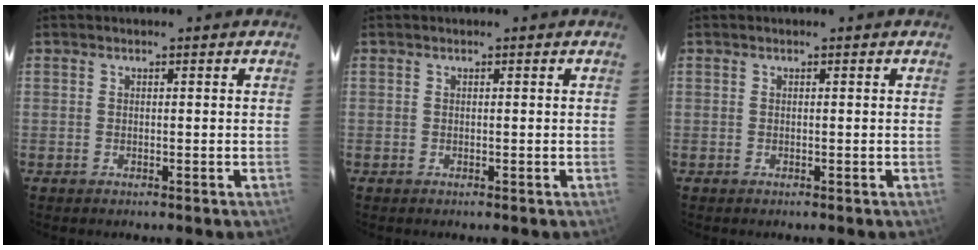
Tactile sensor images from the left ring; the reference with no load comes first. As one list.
[{"total": 0.0}, {"total": 0.0}]